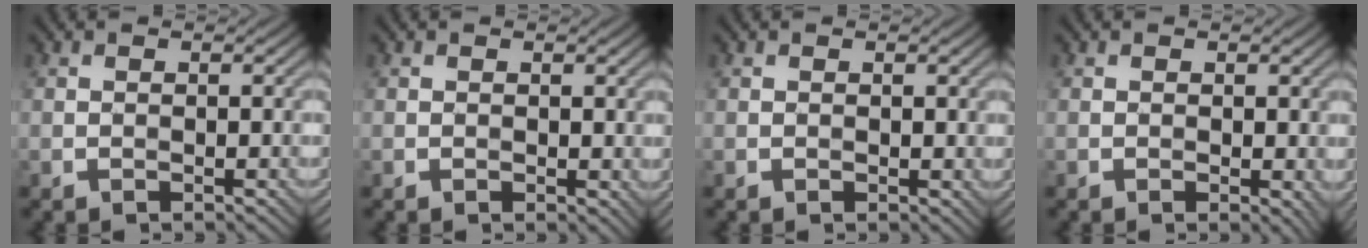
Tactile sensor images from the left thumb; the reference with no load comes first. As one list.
[{"total": 1.0, "force": [0.2, 0.7, 0.6], "torque": [-0.009, -0.006, 0.005]}, {"total": 0.7, "force": [0.2, 0.5, 0.4], "torque": [-0.003, -0.004, 0.005]}, {"total": 1.5, "force": [0.0, 0.9, 1.2], "torque": [-0.017, -0.006, 0.002]}]